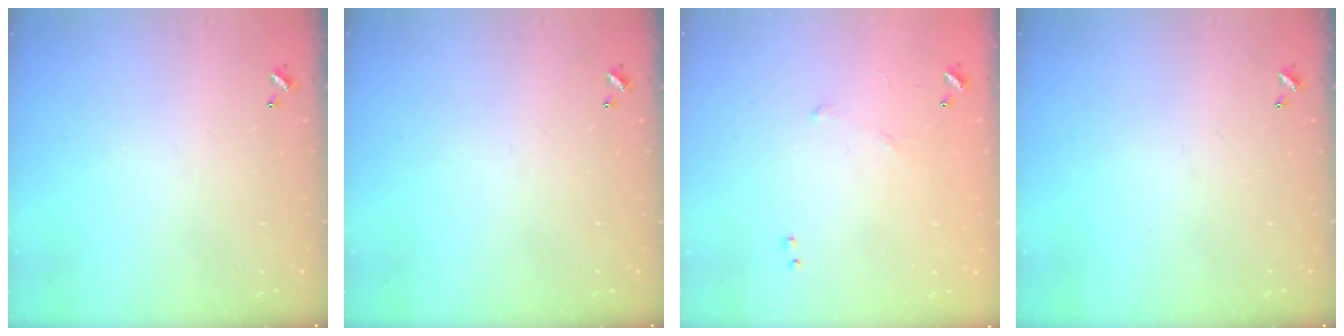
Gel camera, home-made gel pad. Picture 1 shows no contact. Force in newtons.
{"total": 0.0}
{"total": 6.6, "press": 6.5, "slide": 0.6}
{"total": 0.0}